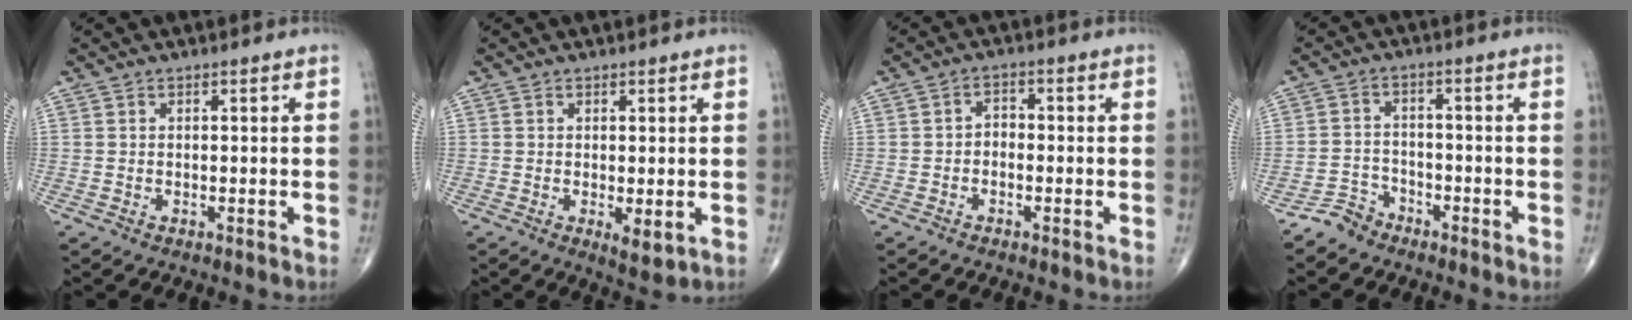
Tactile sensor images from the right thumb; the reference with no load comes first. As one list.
[{"total": 3.3, "force": [-0.5, 1.3, 3.0], "torque": [-0.042, -0.011, -0.003]}, {"total": 2.3, "force": [-0.7, 1.7, 1.4], "torque": [-0.010, 0.015, -0.020]}, {"total": 4.1, "force": [-3.5, 2.1, 0.0], "torque": [0.011, 0.022, -0.073]}]